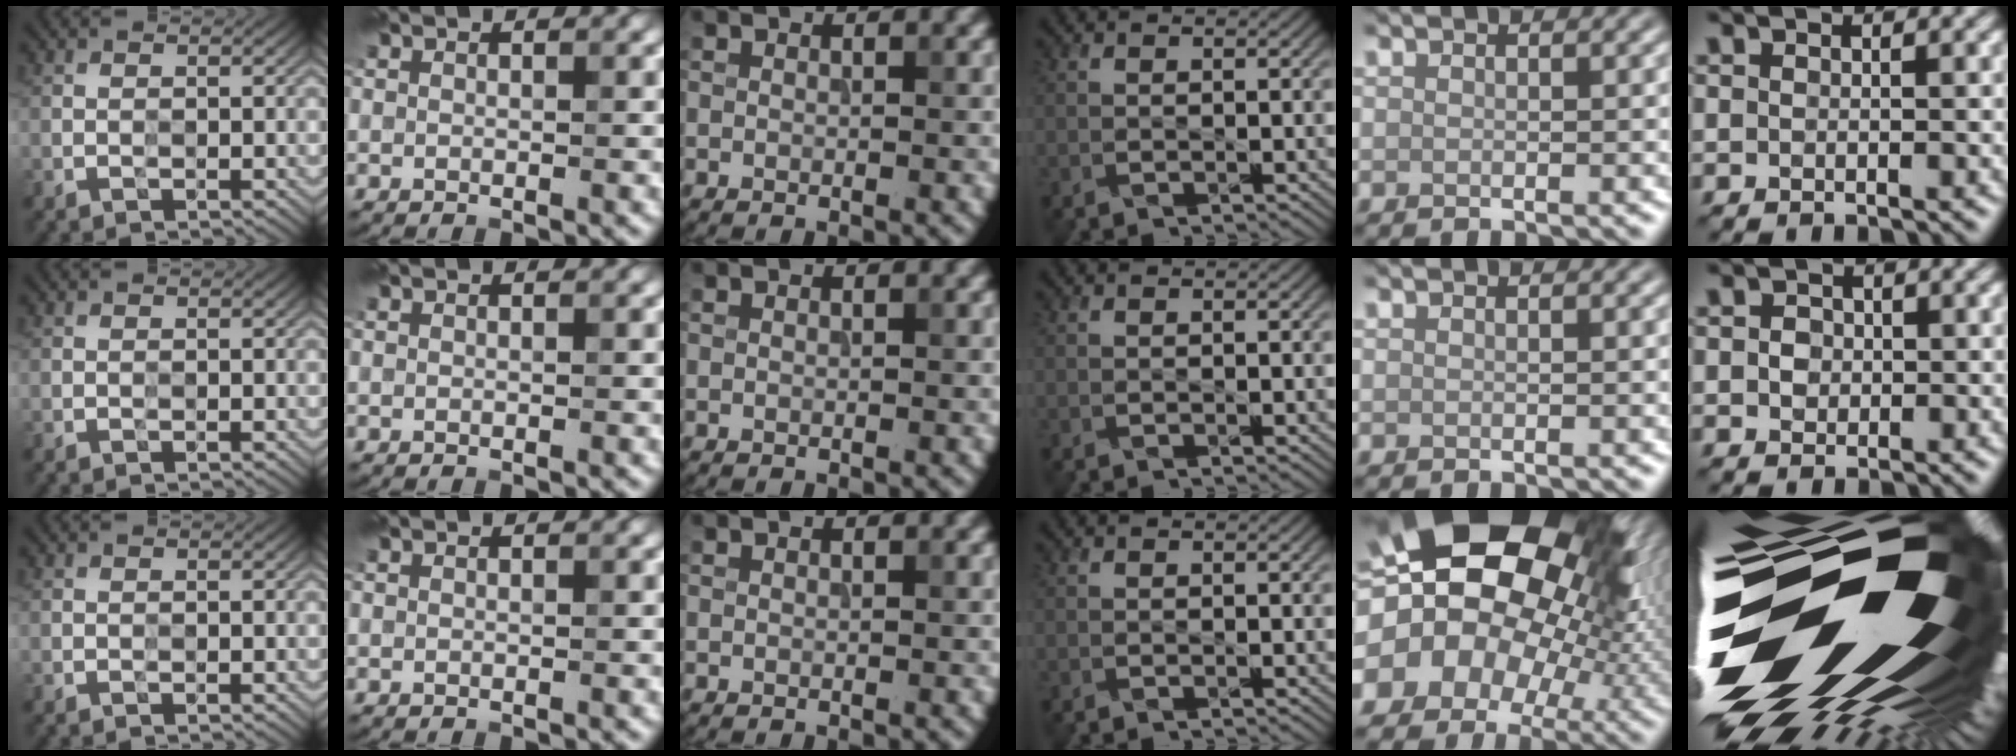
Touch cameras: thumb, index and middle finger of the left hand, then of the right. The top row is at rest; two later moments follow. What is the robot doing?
{"motion": "press", "object": "button"}